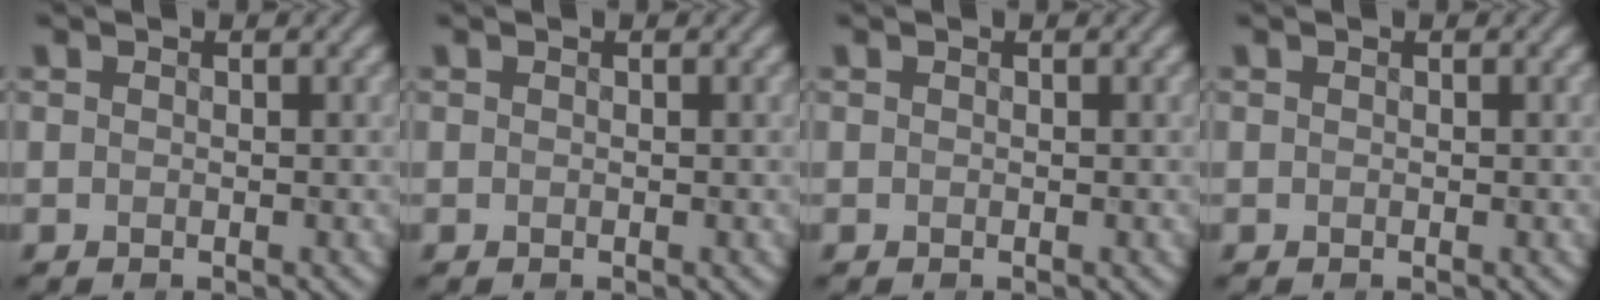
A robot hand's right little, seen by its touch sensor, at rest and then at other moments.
{"total": 0.0}
{"total": 0.0}
{"total": 0.0}